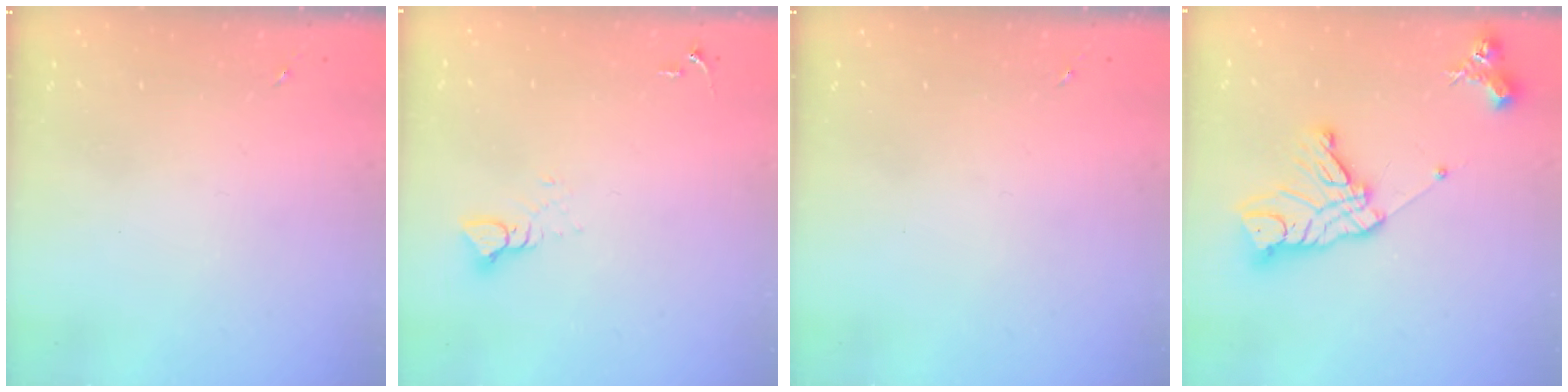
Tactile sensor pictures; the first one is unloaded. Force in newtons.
{"total": 3.7, "press": 3.7, "slide": 0.1}
{"total": 0.0}
{"total": 16.3, "press": 16.2, "slide": 1.4}